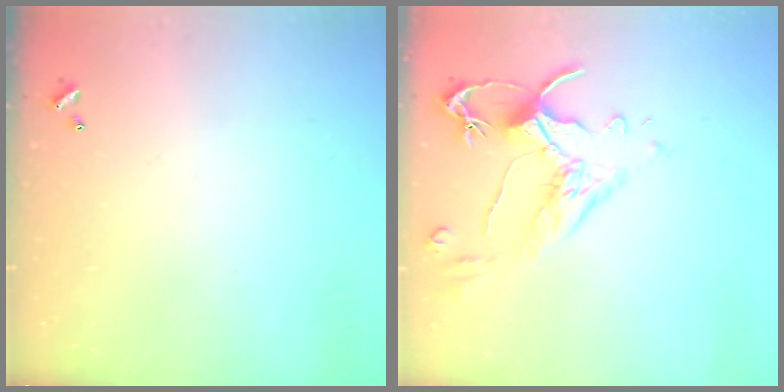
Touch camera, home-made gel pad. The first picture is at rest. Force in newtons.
{"total": 2.6, "press": 2.2, "slide": 1.3}